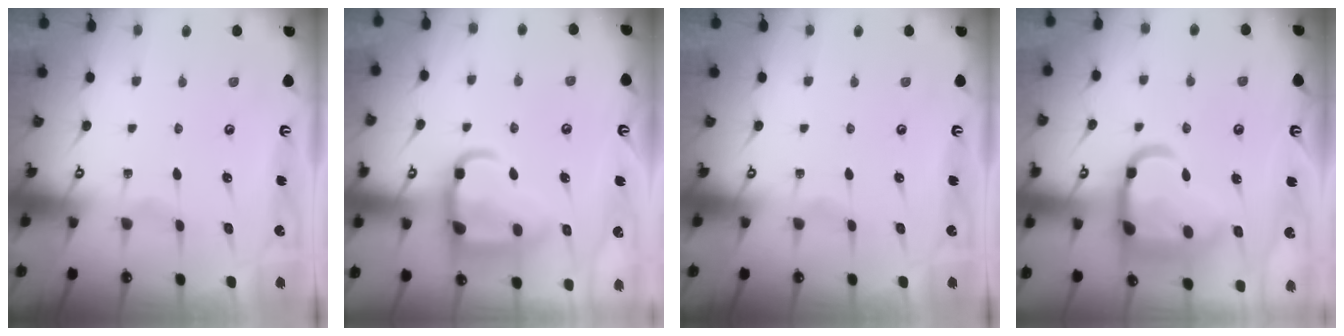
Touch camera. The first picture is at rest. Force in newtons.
{"total": 16.8, "press": 16.7, "slide": 1.6}
{"total": 0.0}
{"total": 18.9, "press": 18.8, "slide": 1.8}